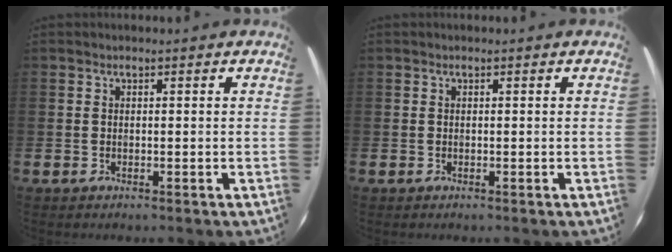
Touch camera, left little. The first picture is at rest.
{"total": 0.0}